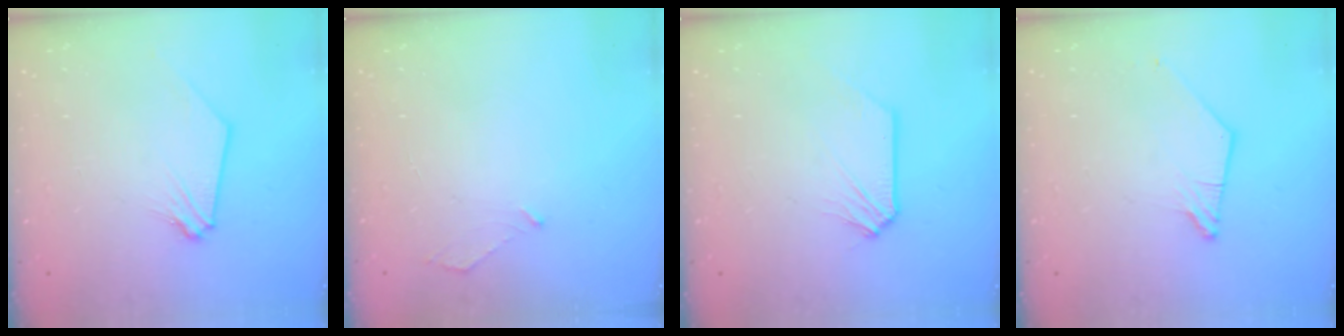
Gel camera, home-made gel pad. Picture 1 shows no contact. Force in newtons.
{"total": 2.6, "press": 2.6, "slide": 0.3}
{"total": 0.0}
{"total": 0.0}